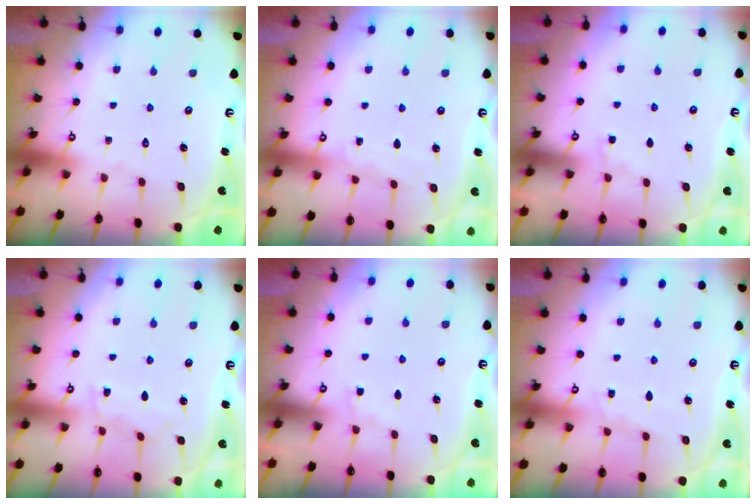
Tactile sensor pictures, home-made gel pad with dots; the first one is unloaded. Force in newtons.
{"total": 4.8, "press": 4.7, "slide": 0.5}
{"total": 3.3, "press": 3.3, "slide": 0.5}
{"total": 5.1, "press": 5.1, "slide": 0.4}
{"total": 3.3, "press": 3.3, "slide": 0.5}
{"total": 5.0, "press": 5.0, "slide": 0.5}